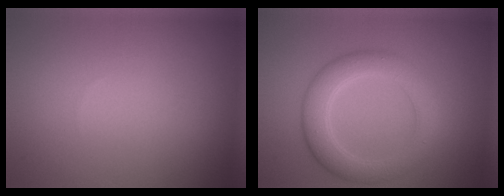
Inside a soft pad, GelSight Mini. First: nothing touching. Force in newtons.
{"total": 4.7, "press": 4.7, "slide": 0.2}